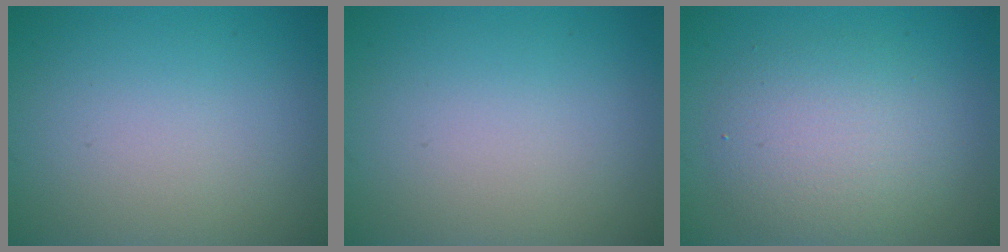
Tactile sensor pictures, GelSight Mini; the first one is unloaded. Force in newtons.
{"total": 0.0}
{"total": 4.6, "press": 4.6, "slide": 0.1}